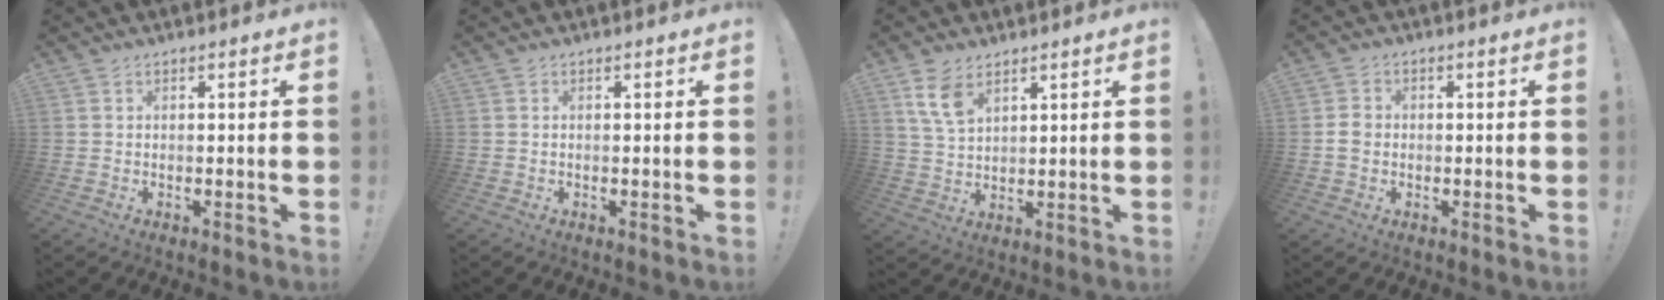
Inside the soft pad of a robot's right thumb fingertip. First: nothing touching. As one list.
[{"total": 0.0}, {"total": 7.8, "force": [4.6, 4.1, 4.8], "torque": [-0.086, -0.016, 0.088]}, {"total": 3.2, "force": [-0.7, 2.6, 1.7], "torque": [-0.027, 0.005, -0.014]}]